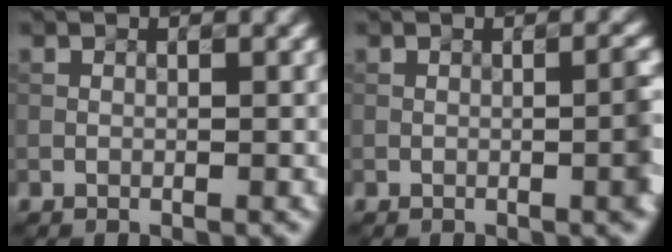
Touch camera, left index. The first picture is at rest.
{"total": 2.5, "force": [-0.5, 0.5, 2.4], "torque": [-0.026, 0.009, -0.008]}